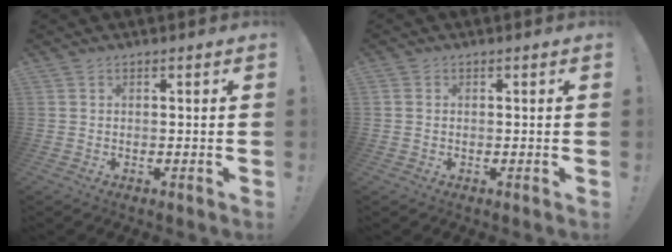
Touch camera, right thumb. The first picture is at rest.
{"total": 1.2, "force": [0.1, 1.2, 0.3], "torque": [-0.009, 0.005, 0.002]}